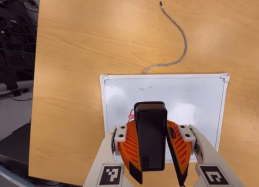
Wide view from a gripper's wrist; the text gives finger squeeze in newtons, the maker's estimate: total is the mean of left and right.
{"total": 9.3, "left": 8.8, "right": 9.8}